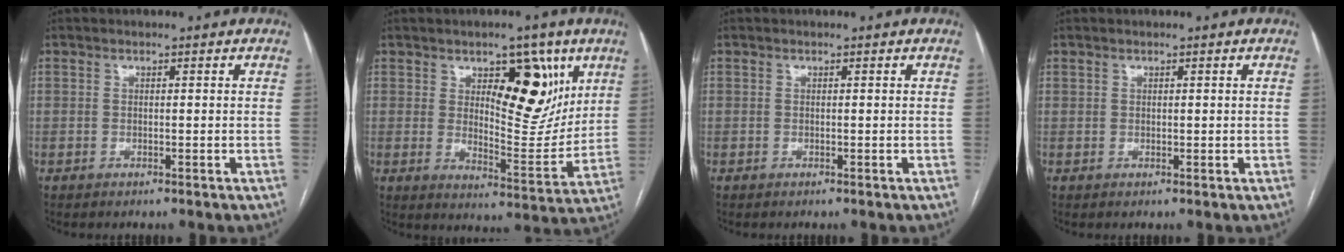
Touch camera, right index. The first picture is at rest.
{"total": 12.6, "force": [5.6, 5.2, 10.1], "torque": [-0.133, -0.002, 0.092]}
{"total": 0.0}
{"total": 0.9, "force": [0.7, 0.5, 0.3], "torque": [0.002, -0.002, 0.012]}